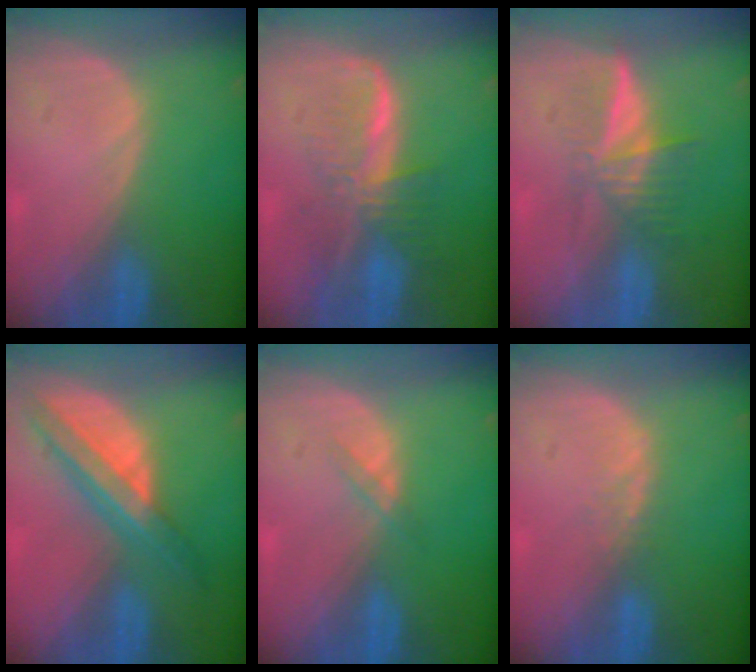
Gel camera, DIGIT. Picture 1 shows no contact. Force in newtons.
{"total": 8.1, "press": 6.9, "slide": 4.2}
{"total": 6.0, "press": 5.3, "slide": 2.9}
{"total": 8.0, "press": 6.7, "slide": 4.3}
{"total": 1.3, "press": 1.3, "slide": 0.2}
{"total": 1.4, "press": 1.4, "slide": 0.3}